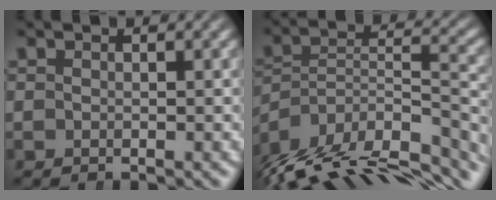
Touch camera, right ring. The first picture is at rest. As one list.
[{"total": 13.4, "force": [-8.7, 6.7, 7.7], "torque": [-0.119, -0.045, -0.114]}]